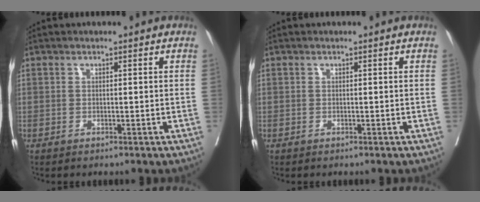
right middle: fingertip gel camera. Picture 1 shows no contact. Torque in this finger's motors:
{"motor_torque": [0.19, -0.16, 0.00, 0.00]}